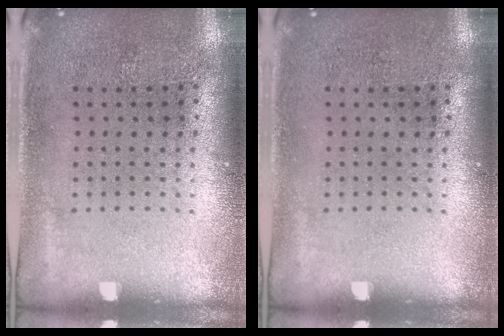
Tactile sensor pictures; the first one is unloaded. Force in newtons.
{"total": 0.0}